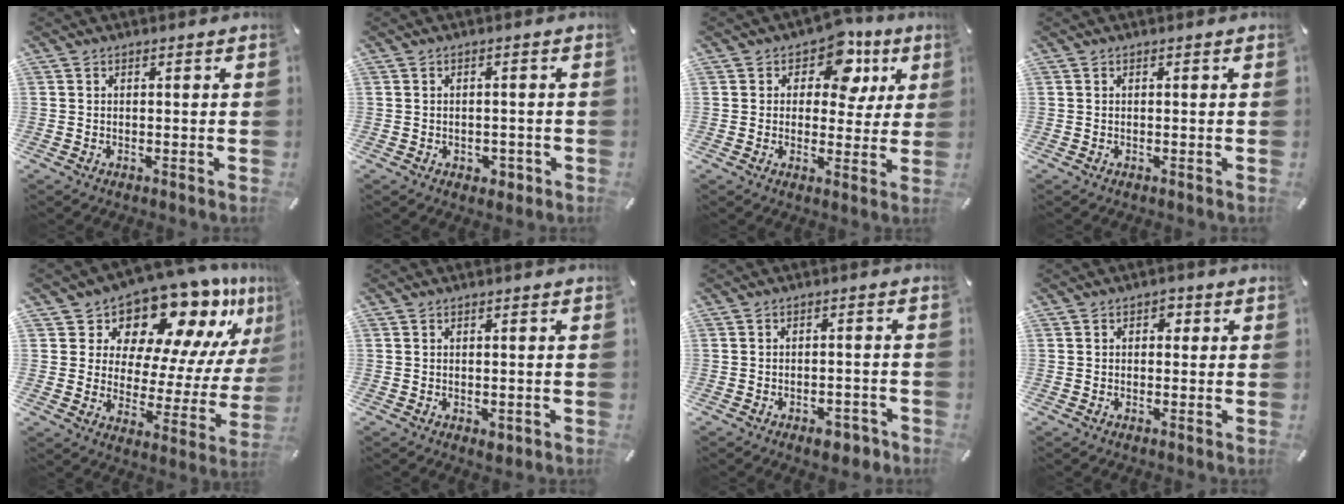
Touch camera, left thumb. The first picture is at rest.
{"total": 2.4, "force": [-0.9, 2.0, 1.0], "torque": [-0.017, 0.004, -0.016]}
{"total": 11.3, "force": [5.1, 7.4, 6.8], "torque": [-0.090, -0.020, 0.085]}
{"total": 0.0}
{"total": 14.5, "force": [12.1, 6.5, 4.4], "torque": [-0.053, -0.127, 0.198]}
{"total": 1.4, "force": [-0.3, 1.1, 0.8], "torque": [-0.012, 0.003, -0.005]}
{"total": 4.6, "force": [-3.2, 2.3, 2.4], "torque": [-0.032, 0.022, -0.055]}
{"total": 1.9, "force": [0.2, 1.7, 1.0], "torque": [-0.005, 0.003, -0.004]}